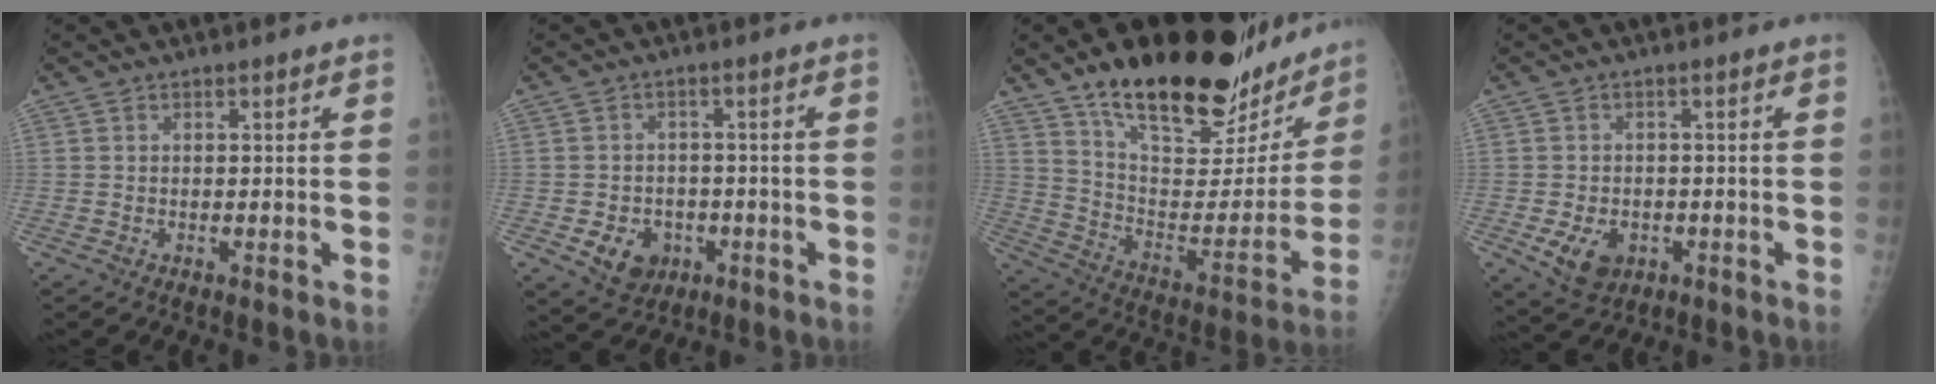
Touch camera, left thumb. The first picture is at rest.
{"total": 6.7, "force": [-2.3, 5.4, 3.1], "torque": [-0.029, 0.013, -0.026]}
{"total": 29.5, "force": [20.5, 11.7, 17.6], "torque": [-0.230, -0.069, 0.321]}
{"total": 6.0, "force": [-2.0, 4.5, 3.5], "torque": [-0.052, 0.004, -0.021]}